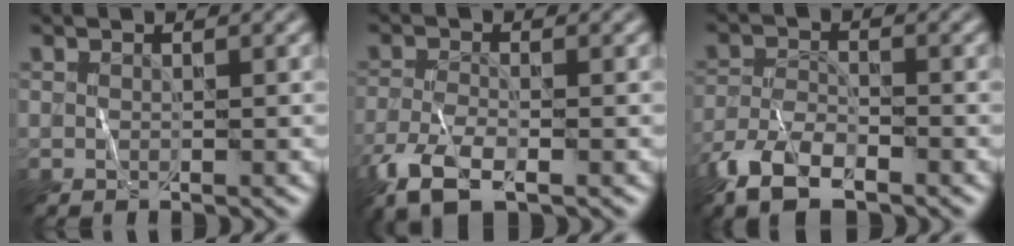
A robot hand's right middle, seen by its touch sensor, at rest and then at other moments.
{"total": 5.4, "force": [-3.3, 2.0, 3.8], "torque": [-0.083, -0.015, -0.072]}
{"total": 7.1, "force": [-4.8, 2.9, 4.3], "torque": [-0.086, -0.011, -0.096]}